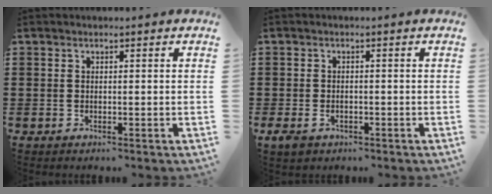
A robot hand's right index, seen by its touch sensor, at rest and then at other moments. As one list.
[{"total": 1.3, "force": [-0.7, 0.9, 0.7], "torque": [-0.016, 0.000, -0.014]}]